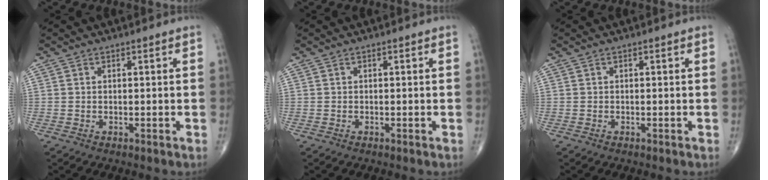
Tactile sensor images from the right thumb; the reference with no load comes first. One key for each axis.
{"total": 0.0}
{"total": 0.0}